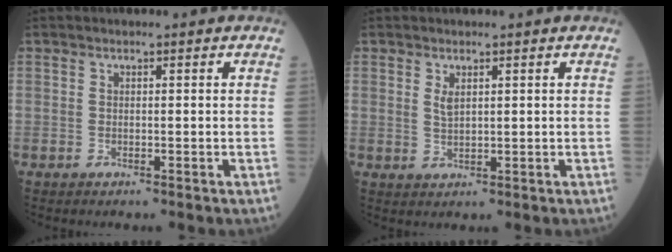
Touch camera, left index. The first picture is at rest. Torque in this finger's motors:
{"motor_torque": [0.73, -0.77, 0.18, 0.04]}